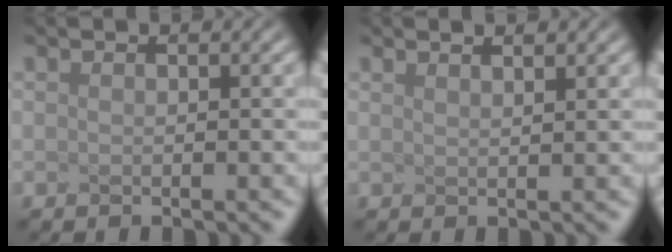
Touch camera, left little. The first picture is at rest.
{"total": 1.7, "force": [1.4, 0.4, 0.9], "torque": [-0.005, 0.023, 0.009]}